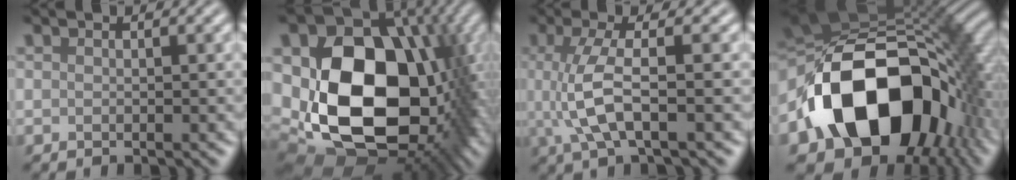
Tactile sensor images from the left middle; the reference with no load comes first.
{"total": 19.4, "force": [0.2, 13.8, 13.6], "torque": [-0.261, -0.045, 0.034]}
{"total": 4.5, "force": [0.0, 0.9, 4.4], "torque": [-0.106, -0.001, 0.002]}
{"total": 17.9, "force": [-3.7, 12.4, 12.4], "torque": [-0.221, -0.011, -0.066]}